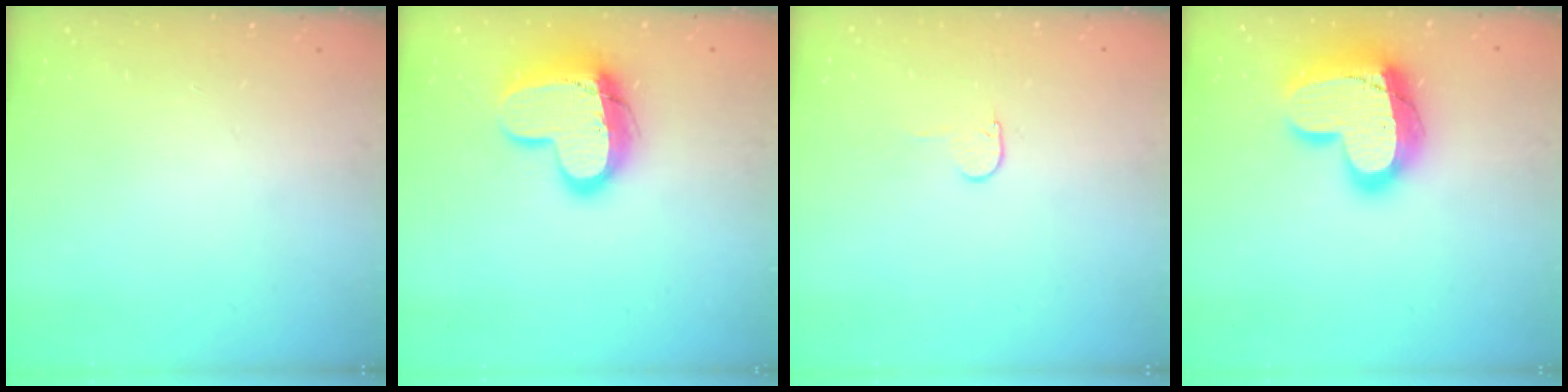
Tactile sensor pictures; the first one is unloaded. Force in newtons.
{"total": 16.3, "press": 16.3, "slide": 1.3}
{"total": 3.8, "press": 3.8, "slide": 0.4}
{"total": 21.4, "press": 21.3, "slide": 1.7}